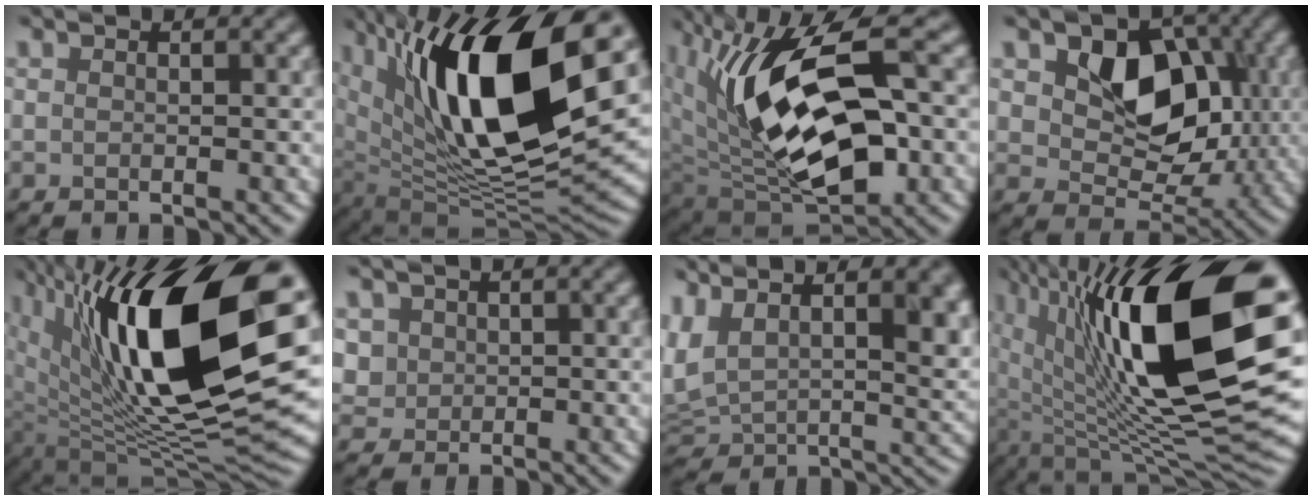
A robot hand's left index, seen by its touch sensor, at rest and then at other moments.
{"total": 16.2, "force": [5.3, 6.8, 13.8], "torque": [-0.219, -0.009, 0.086]}
{"total": 14.5, "force": [1.6, 7.3, 12.4], "torque": [-0.229, -0.005, 0.029]}
{"total": 7.5, "force": [1.1, 5.6, 4.8], "torque": [-0.074, -0.013, 0.018]}
{"total": 18.1, "force": [5.7, 8.4, 14.9], "torque": [-0.244, 0.003, 0.104]}
{"total": 2.1, "force": [0.2, 2.0, 0.7], "torque": [-0.018, -0.003, 0.008]}
{"total": 11.7, "force": [4.6, 5.7, 9.1], "torque": [-0.184, -0.002, 0.093]}
{"total": 18.2, "force": [4.2, 7.8, 15.9], "torque": [-0.255, 0.001, 0.068]}